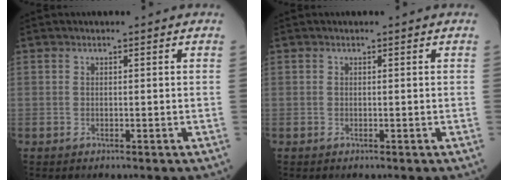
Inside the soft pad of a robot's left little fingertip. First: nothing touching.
{"total": 0.0}